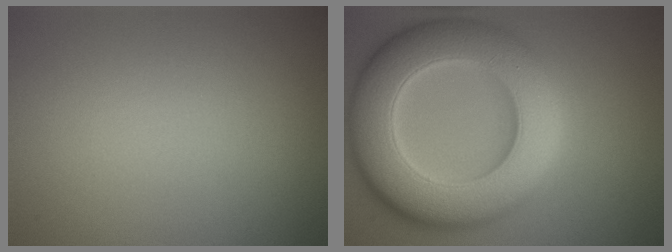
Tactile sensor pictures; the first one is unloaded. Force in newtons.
{"total": 12.5, "press": 12.5, "slide": 0.7}